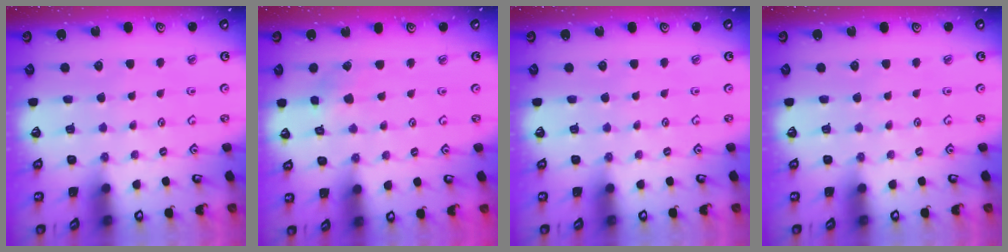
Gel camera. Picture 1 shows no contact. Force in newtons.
{"total": 2.0, "press": 1.9, "slide": 0.3}
{"total": 0.0}
{"total": 0.0}